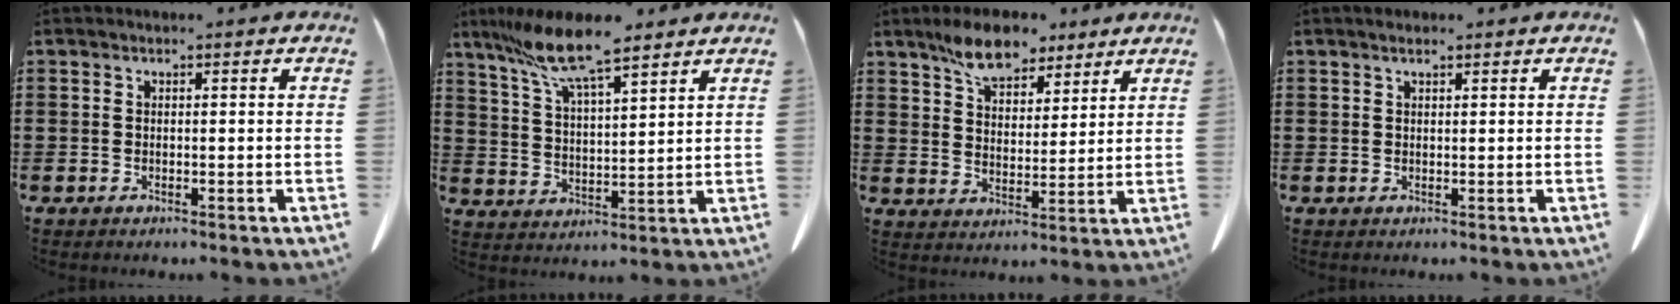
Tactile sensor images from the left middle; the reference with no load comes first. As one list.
[{"total": 9.9, "force": [7.8, 1.1, 6.0], "torque": [-0.138, -0.024, 0.139]}, {"total": 7.7, "force": [6.3, 3.1, 3.2], "torque": [-0.076, -0.008, 0.116]}, {"total": 1.1, "force": [0.8, 0.3, 0.7], "torque": [-0.015, 0.001, 0.014]}]